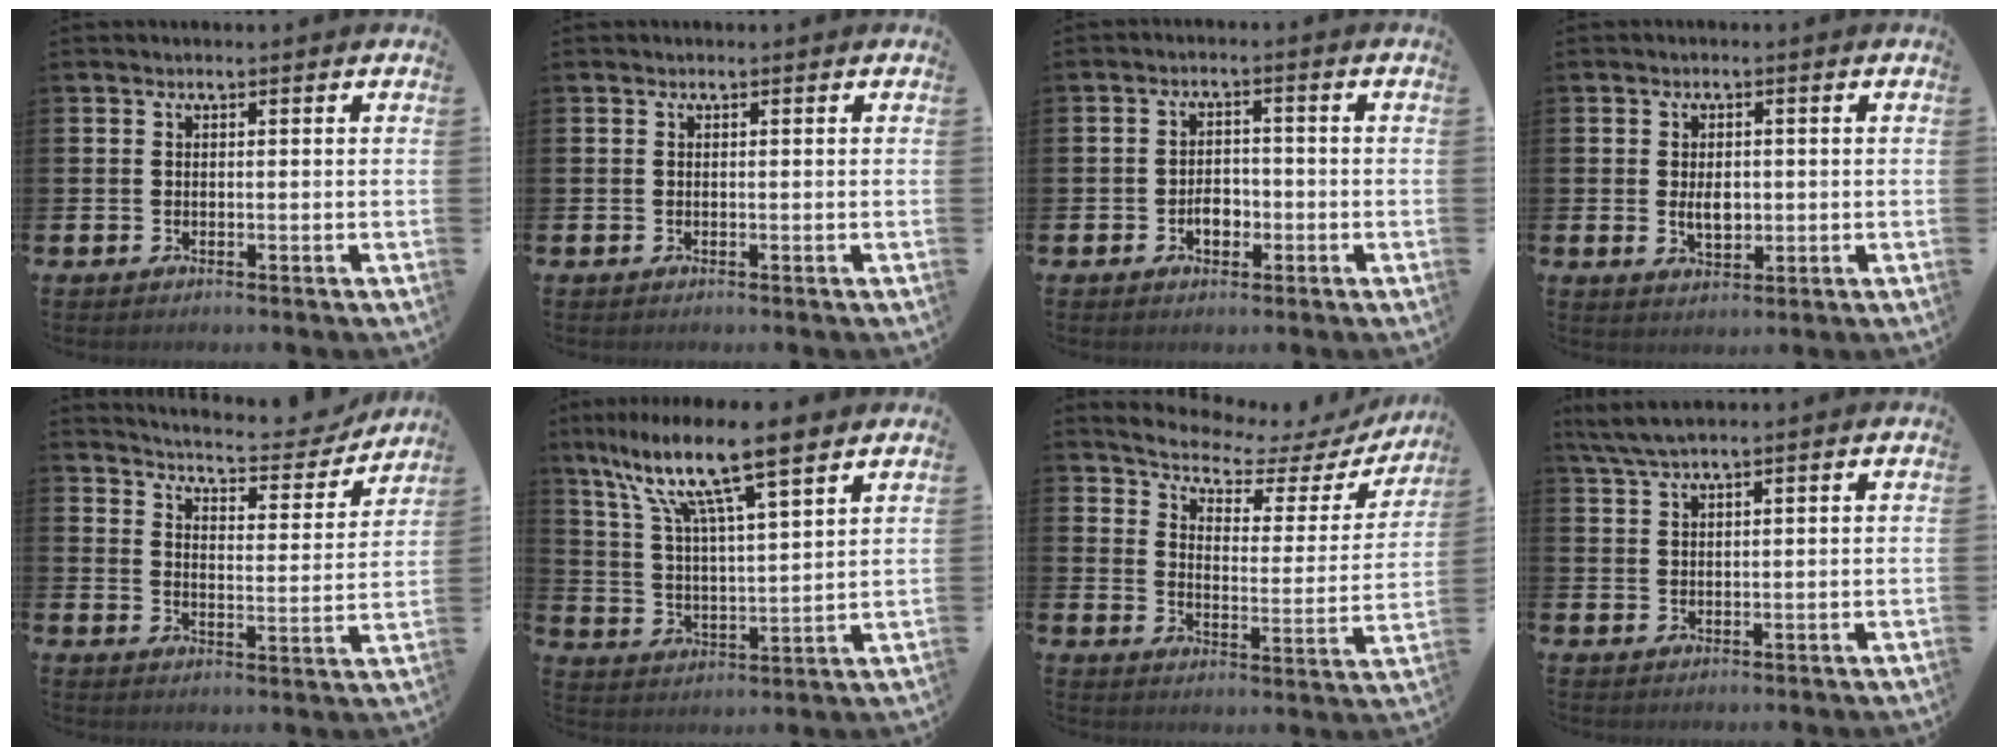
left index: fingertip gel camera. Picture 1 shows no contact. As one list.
[{"total": 0.0}, {"total": 3.0, "force": [-1.1, 2.0, 1.9], "torque": [-0.019, -0.003, -0.027]}, {"total": 3.2, "force": [0.1, 2.0, 2.5], "torque": [-0.032, 0.001, -0.003]}, {"total": 5.9, "force": [5.7, 0.8, 1.1], "torque": [-0.037, -0.047, 0.093]}, {"total": 11.7, "force": [9.4, 1.3, 6.8], "torque": [-0.159, -0.045, 0.158]}, {"total": 5.4, "force": [5.0, 1.4, 1.7], "torque": [-0.057, -0.037, 0.077]}, {"total": 3.5, "force": [2.8, 0.3, 2.0], "torque": [-0.050, -0.001, 0.054]}]